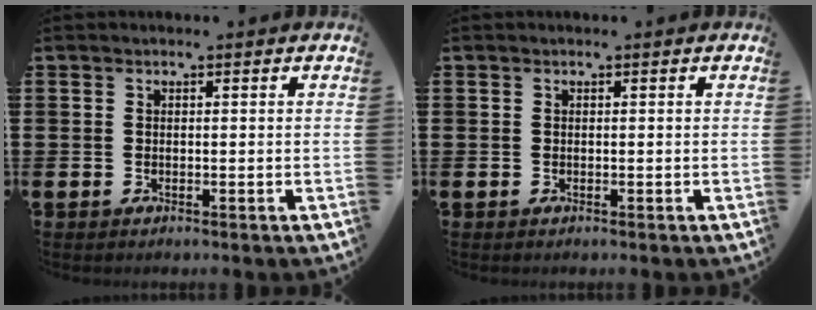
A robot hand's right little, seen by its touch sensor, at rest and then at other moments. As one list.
[{"total": 0.0}]